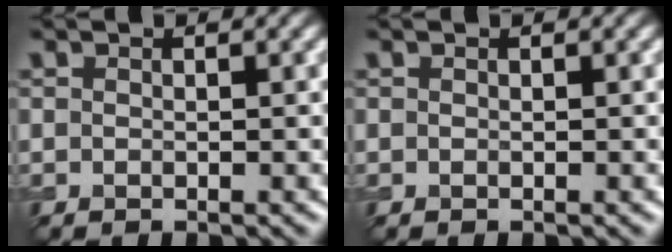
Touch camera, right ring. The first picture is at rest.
{"total": 0.0}